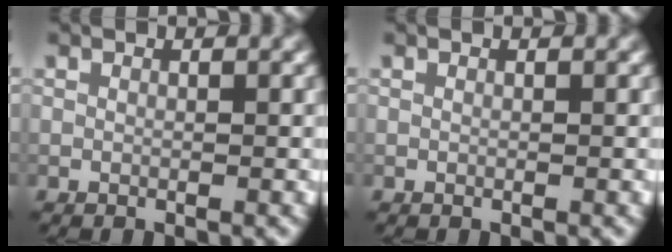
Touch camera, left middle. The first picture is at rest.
{"total": 0.0}